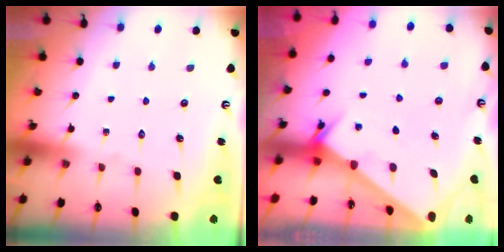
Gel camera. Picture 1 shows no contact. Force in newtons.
{"total": 2.0, "press": 2.0, "slide": 0.1}